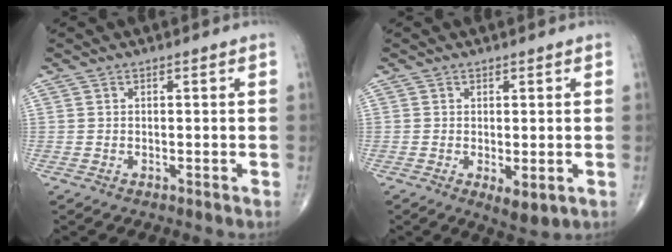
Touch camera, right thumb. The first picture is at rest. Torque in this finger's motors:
{"motor_torque": [-0.14, 0.27, 0.06, 0.01, 0.04]}